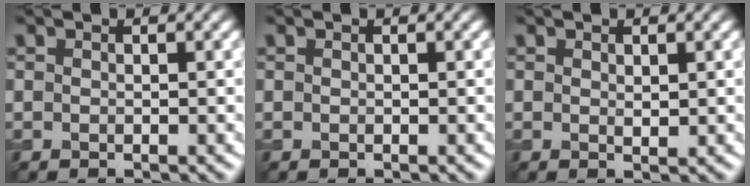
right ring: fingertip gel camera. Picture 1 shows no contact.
{"total": 0.0}
{"total": 0.6, "force": [0.3, 0.3, 0.5], "torque": [-0.008, -0.002, 0.006]}